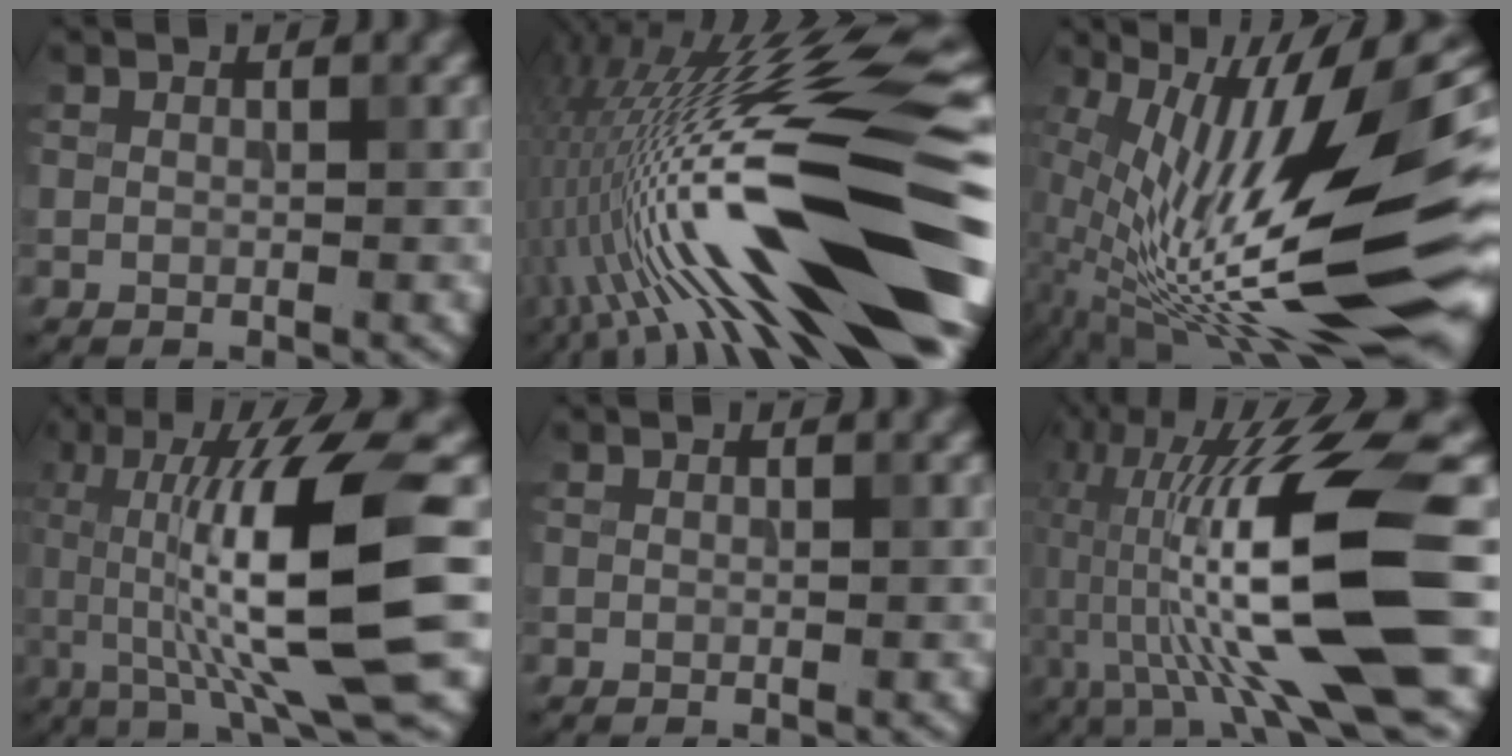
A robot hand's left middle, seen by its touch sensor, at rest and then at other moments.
{"total": 18.8, "force": [-4.0, 3.6, 18.0], "torque": [-0.309, 0.033, -0.082]}
{"total": 18.2, "force": [-2.7, 5.7, 17.0], "torque": [-0.303, 0.016, -0.057]}
{"total": 12.7, "force": [0.3, 2.6, 12.4], "torque": [-0.195, 0.000, 0.007]}
{"total": 0.0}
{"total": 14.7, "force": [-1.4, 2.6, 14.4], "torque": [-0.265, 0.014, -0.016]}